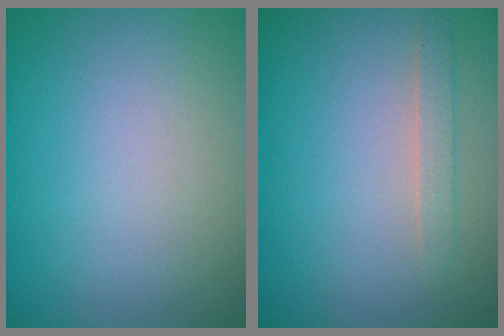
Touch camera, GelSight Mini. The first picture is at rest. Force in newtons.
{"total": 1.3, "press": 1.3, "slide": 0.1}